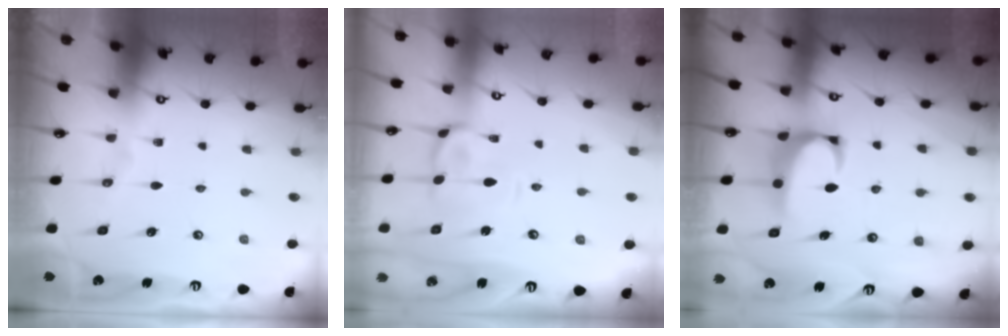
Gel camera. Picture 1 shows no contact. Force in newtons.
{"total": 3.1, "press": 3.0, "slide": 1.1}
{"total": 2.2, "press": 2.0, "slide": 1.0}